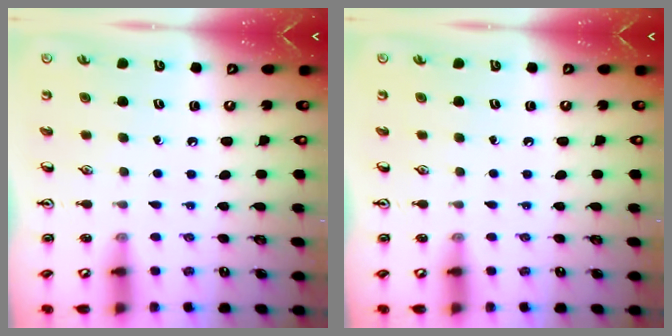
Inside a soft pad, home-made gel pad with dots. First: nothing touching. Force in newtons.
{"total": 0.0}